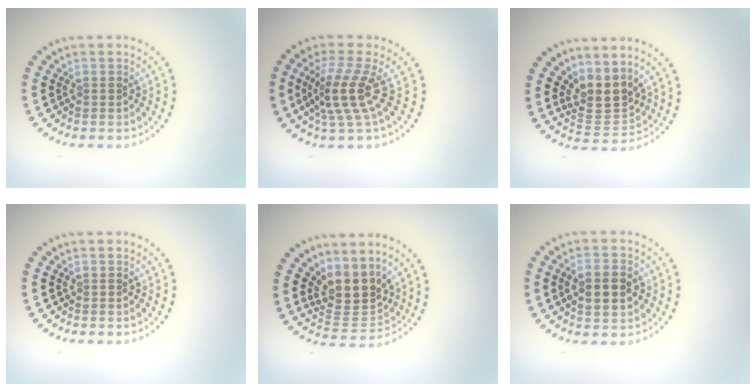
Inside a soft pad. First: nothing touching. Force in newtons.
{"total": 3.8, "press": 2.7, "slide": 2.7}
{"total": 3.4, "press": 2.8, "slide": 1.9}
{"total": 0.0}
{"total": 3.8, "press": 3.0, "slide": 2.4}
{"total": 3.3, "press": 3.3, "slide": 0.2}